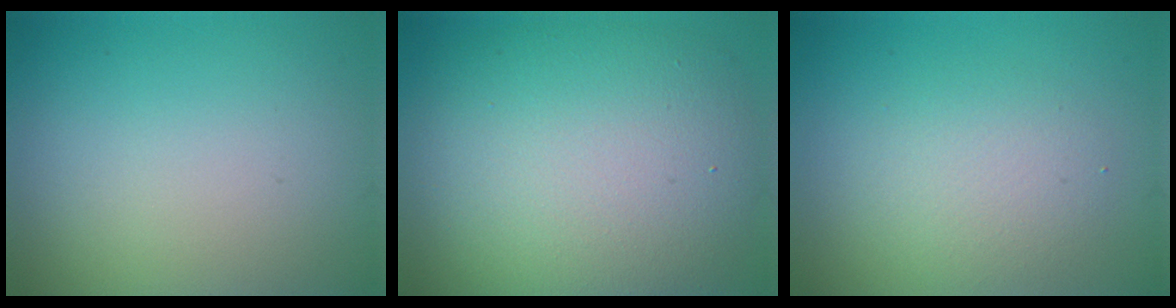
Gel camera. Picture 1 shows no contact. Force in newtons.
{"total": 11.8, "press": 11.8, "slide": 0.9}
{"total": 2.9, "press": 2.9, "slide": 0.4}